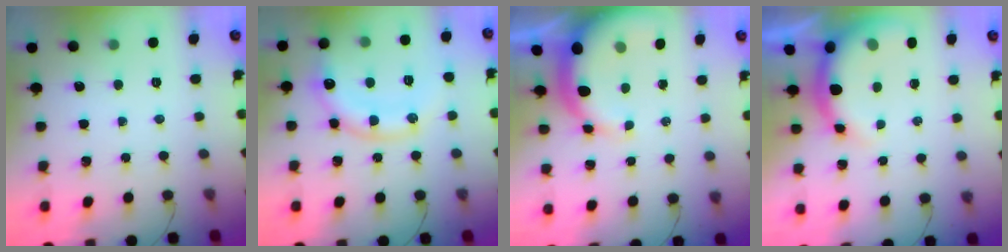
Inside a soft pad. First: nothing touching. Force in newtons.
{"total": 14.9, "press": 14.8, "slide": 1.9}
{"total": 8.5, "press": 8.3, "slide": 1.7}
{"total": 7.0, "press": 6.8, "slide": 1.5}